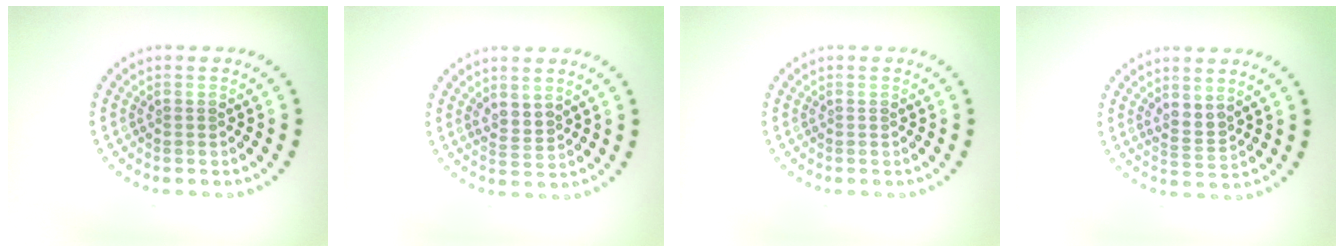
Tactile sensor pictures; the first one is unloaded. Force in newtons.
{"total": 1.7, "press": 1.2, "slide": 1.1}
{"total": 0.0}
{"total": 1.9, "press": 1.3, "slide": 1.4}